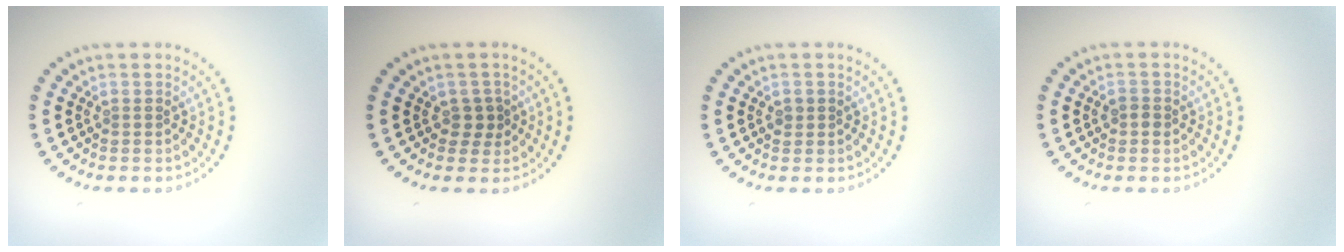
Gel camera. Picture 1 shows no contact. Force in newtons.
{"total": 1.4, "press": 1.2, "slide": 0.8}
{"total": 0.9, "press": 0.9, "slide": 0.0}
{"total": 0.9, "press": 0.9, "slide": 0.3}